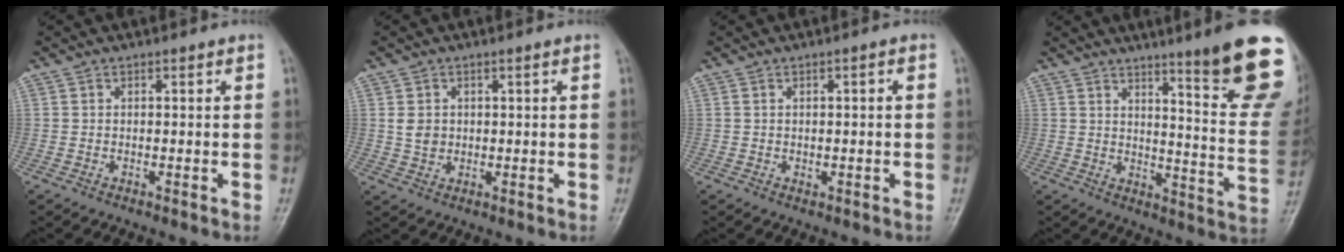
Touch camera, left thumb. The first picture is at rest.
{"total": 2.8, "force": [0.6, 2.3, 1.5], "torque": [-0.016, 0.000, 0.015]}
{"total": 1.4, "force": [-0.2, 0.7, 1.2], "torque": [-0.019, 0.006, -0.003]}
{"total": 19.7, "force": [13.0, 1.6, 14.7], "torque": [-0.158, -0.091, 0.169]}